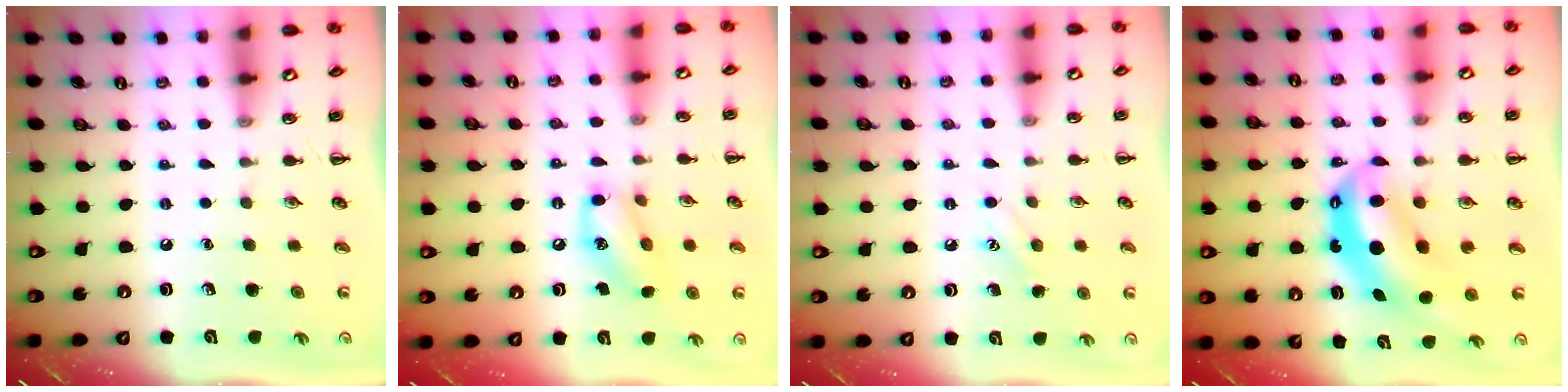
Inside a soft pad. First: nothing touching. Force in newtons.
{"total": 11.7, "press": 11.6, "slide": 1.8}
{"total": 6.5, "press": 6.4, "slide": 1.2}
{"total": 8.2, "press": 8.0, "slide": 1.9}